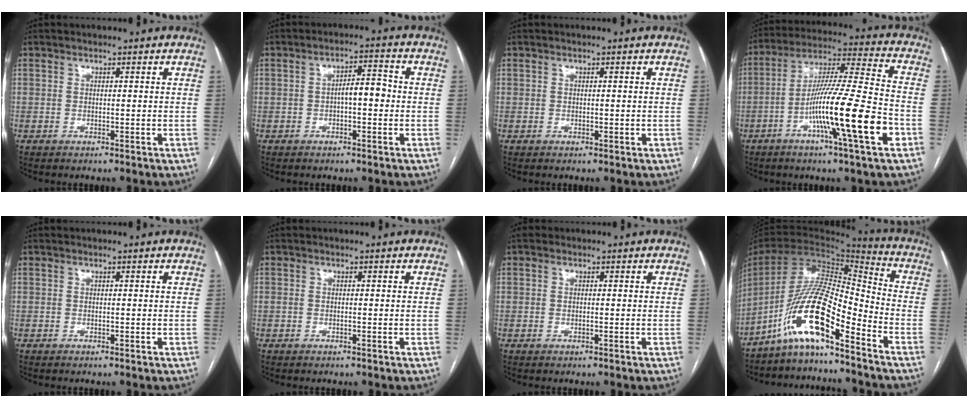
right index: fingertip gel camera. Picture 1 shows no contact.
{"total": 4.3, "force": [-0.5, 1.4, 4.0], "torque": [-0.065, 0.018, -0.009]}
{"total": 0.0}
{"total": 17.5, "force": [-6.2, -0.5, 16.4], "torque": [-0.291, -0.010, -0.110]}
{"total": 0.0}
{"total": 0.0}
{"total": 0.7, "force": [0.1, 0.6, 0.5], "torque": [-0.010, 0.002, 0.003]}
{"total": 13.8, "force": [-9.0, 1.9, 10.2], "torque": [-0.200, 0.015, -0.166]}